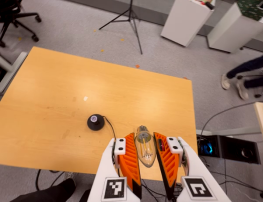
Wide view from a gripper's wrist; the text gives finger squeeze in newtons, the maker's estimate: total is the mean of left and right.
{"total": 13.6, "left": 15.0, "right": 12.3}